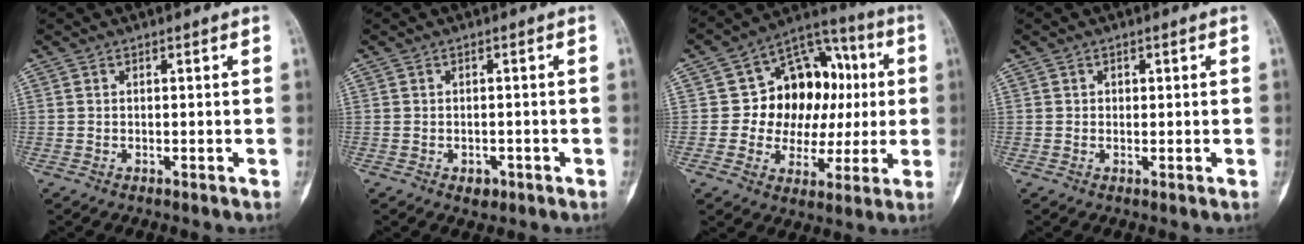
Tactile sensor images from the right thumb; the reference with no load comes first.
{"total": 1.9, "force": [-1.0, 1.5, 0.9], "torque": [-0.002, 0.003, -0.008]}
{"total": 17.4, "force": [1.8, 13.4, 11.0], "torque": [-0.090, 0.032, 0.030]}
{"total": 1.0, "force": [0.2, 0.8, 0.5], "torque": [0.000, 0.002, 0.002]}